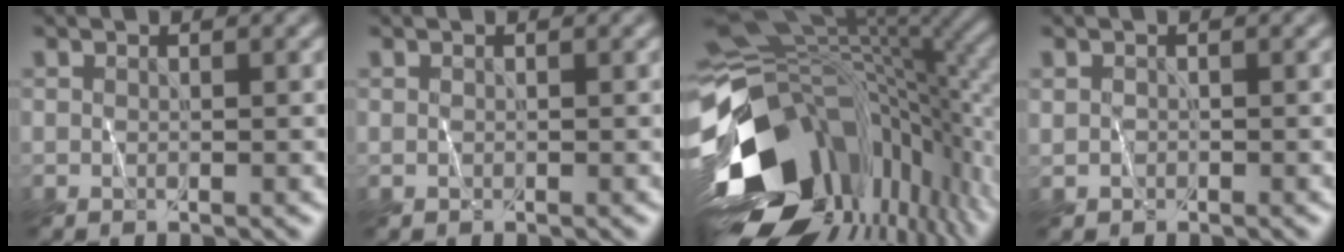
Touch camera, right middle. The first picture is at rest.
{"total": 0.0}
{"total": 17.7, "force": [-4.8, 10.7, 13.2], "torque": [-0.268, -0.033, -0.062]}
{"total": 0.6, "force": [-0.1, 0.6, -0.1], "torque": [0.001, -0.004, 0.004]}